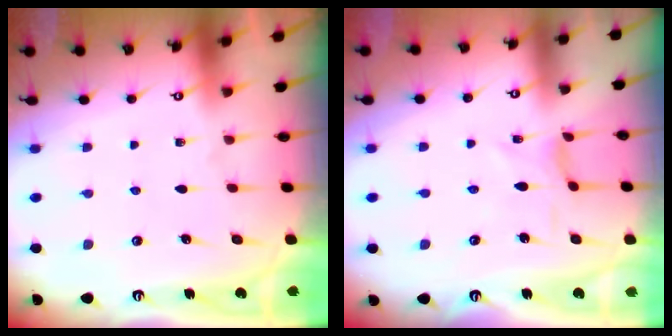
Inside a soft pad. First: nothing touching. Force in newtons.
{"total": 1.0, "press": 1.0, "slide": 0.4}